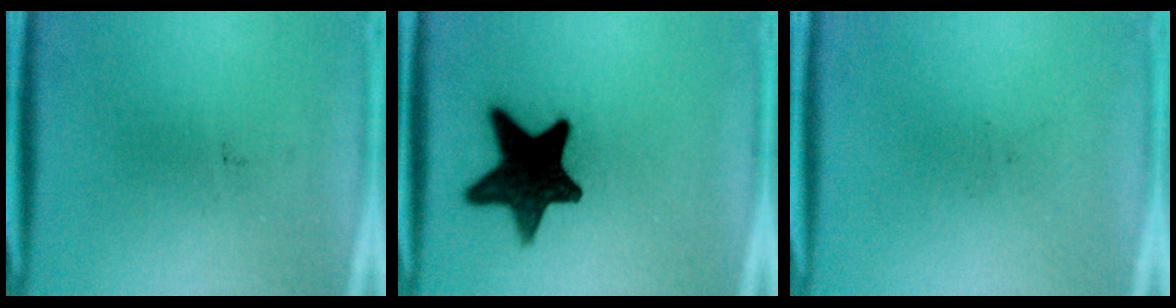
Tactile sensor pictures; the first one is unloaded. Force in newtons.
{"total": 15.6}
{"total": 0.0}